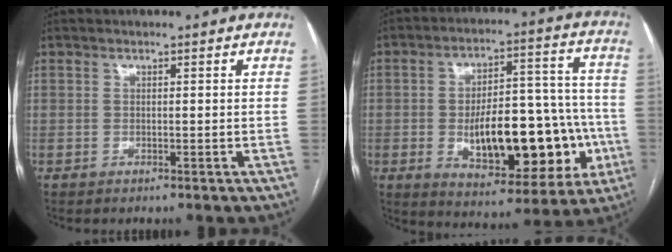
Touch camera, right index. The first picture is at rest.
{"total": 20.5, "force": [-4.6, 8.9, 17.9], "torque": [-0.233, 0.031, -0.044]}